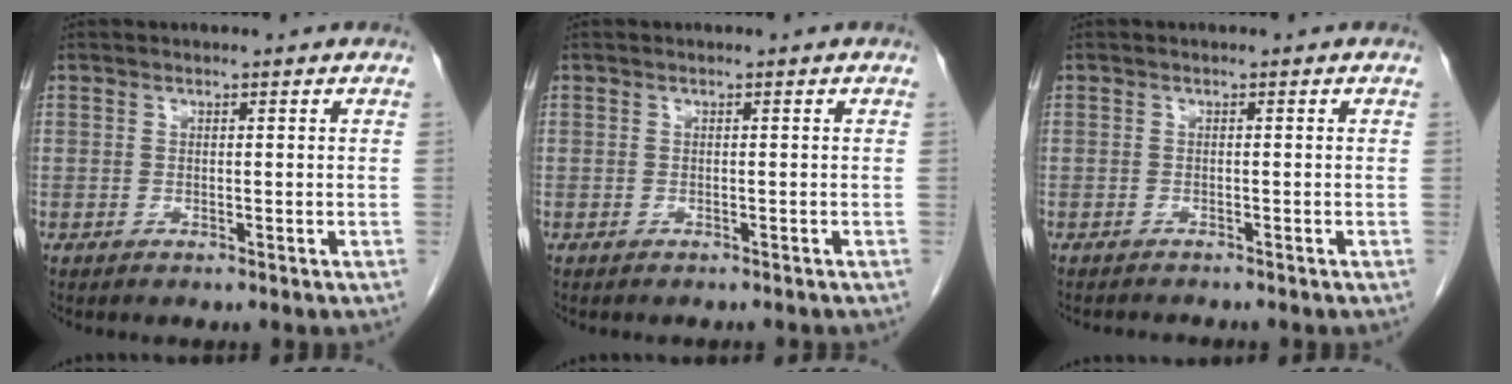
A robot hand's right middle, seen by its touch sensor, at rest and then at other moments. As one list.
[{"total": 1.9, "force": [-1.8, 0.5, 0.5], "torque": [-0.012, -0.002, -0.023]}, {"total": 2.2, "force": [-2.1, 0.4, 0.5], "torque": [-0.009, -0.005, -0.029]}]